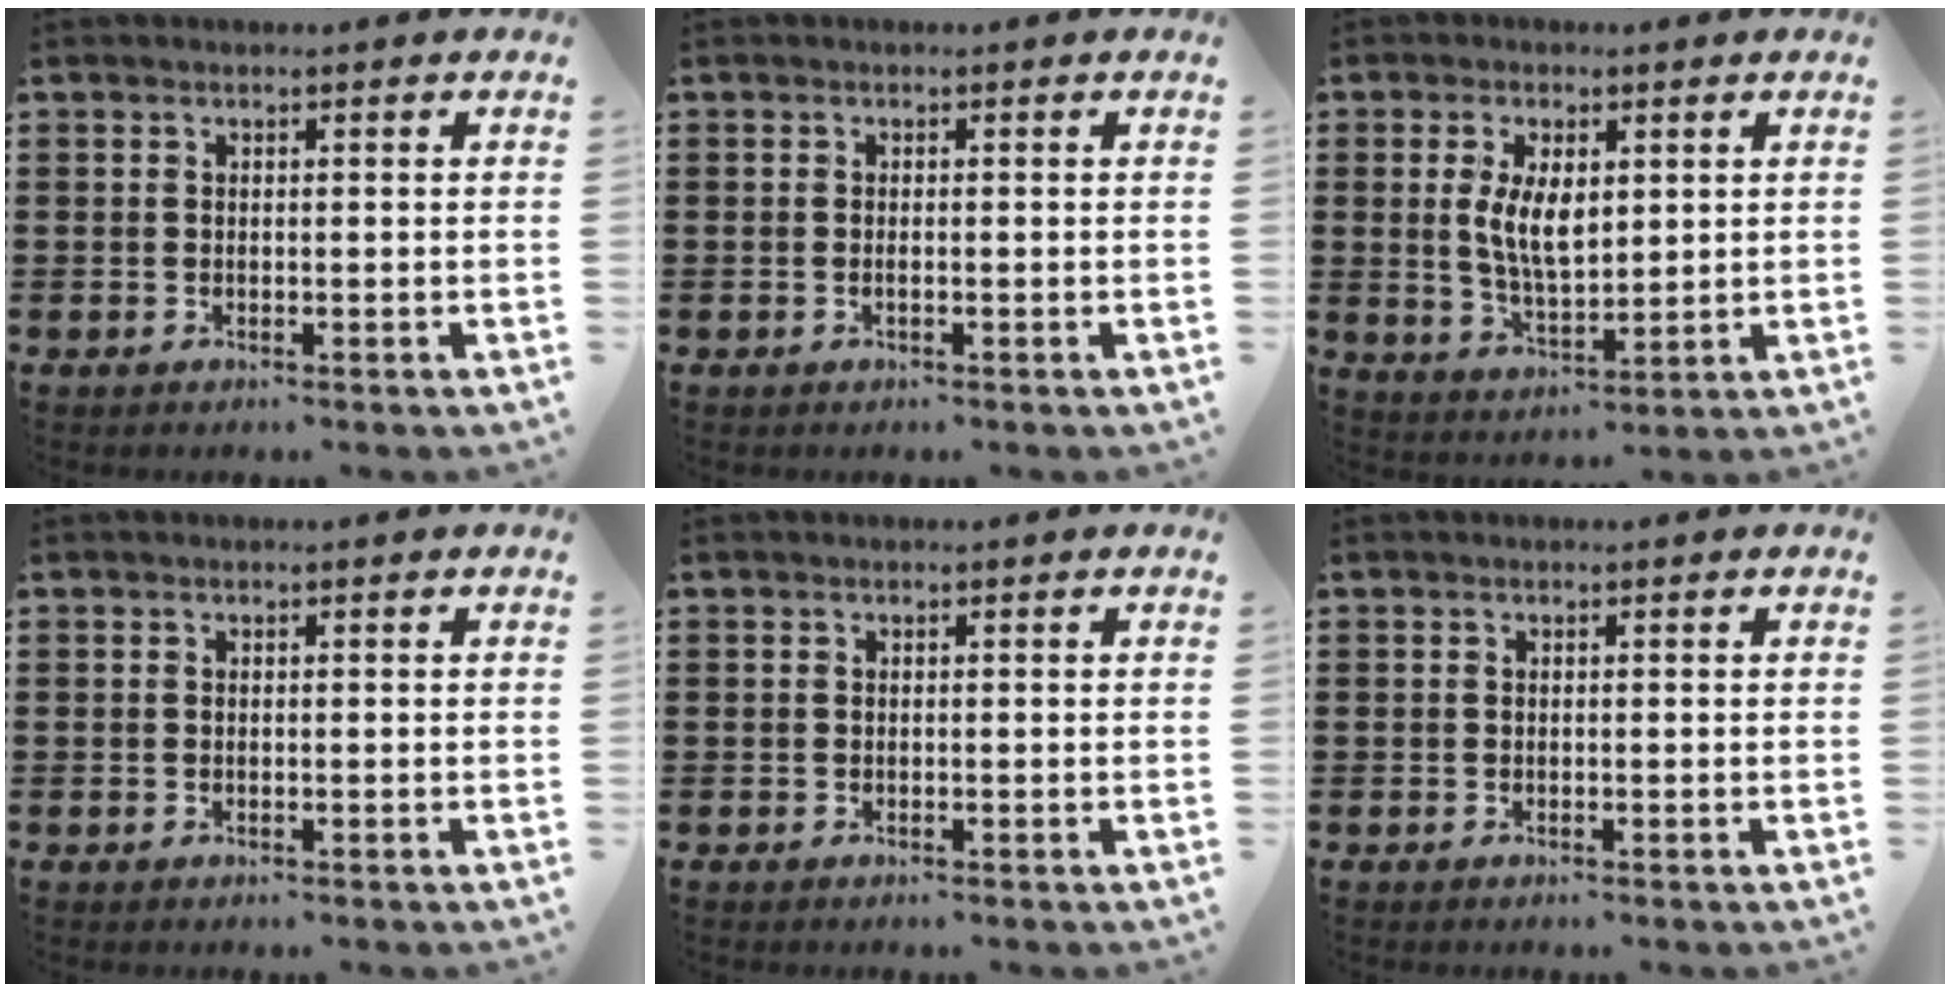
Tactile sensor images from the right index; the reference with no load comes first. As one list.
[{"total": 0.5, "force": [-0.3, 0.0, 0.4], "torque": [-0.008, -0.002, -0.004]}, {"total": 6.9, "force": [1.2, 3.5, 5.8], "torque": [-0.117, 0.003, 0.017]}, {"total": 0.0}, {"total": 0.0}, {"total": 0.0}]